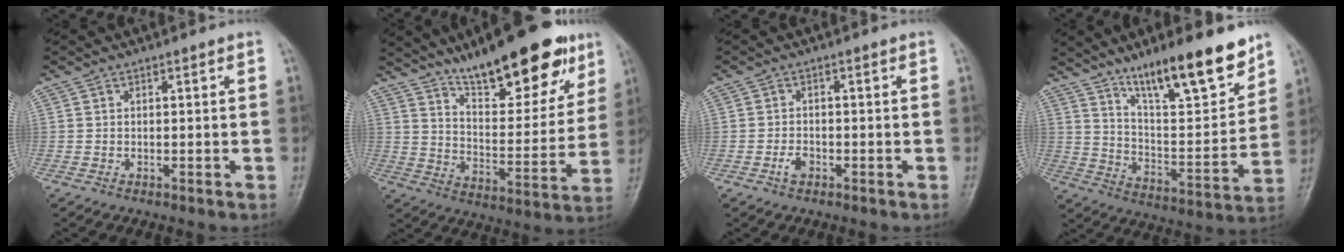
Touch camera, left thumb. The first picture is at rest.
{"total": 21.4, "force": [14.5, 6.7, 14.3], "torque": [-0.168, -0.063, 0.230]}
{"total": 2.1, "force": [-1.1, 1.3, 1.3], "torque": [-0.022, 0.006, -0.021]}
{"total": 18.5, "force": [13.1, 4.3, 12.4], "torque": [-0.162, -0.078, 0.222]}